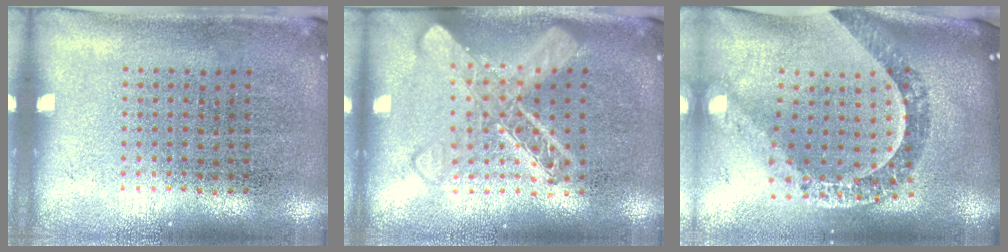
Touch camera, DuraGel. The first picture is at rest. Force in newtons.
{"total": 3.2, "press": 3.1, "slide": 0.6}
{"total": 1.8, "press": 1.6, "slide": 0.8}